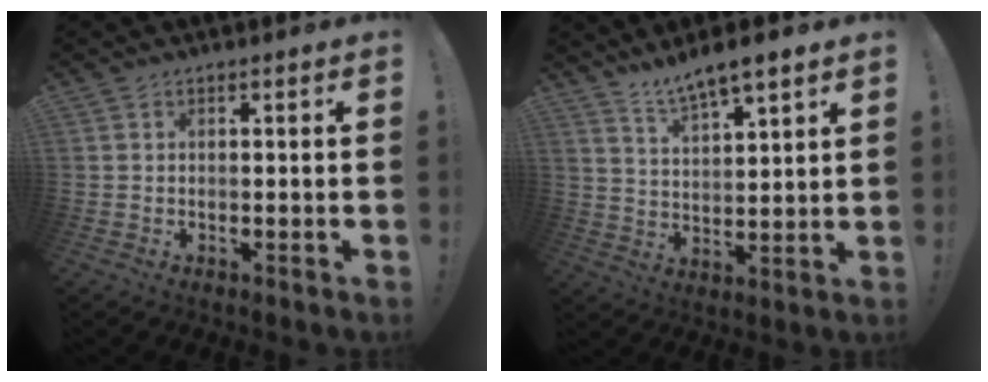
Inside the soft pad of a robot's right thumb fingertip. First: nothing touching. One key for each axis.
{"total": 7.9, "fx": 6.9, "fy": 1.4, "fz": 3.7, "tx": -0.060, "ty": -0.048, "tz": 0.124}